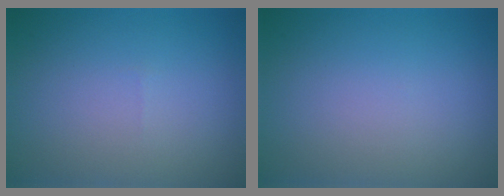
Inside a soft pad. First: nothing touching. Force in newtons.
{"total": 0.0}